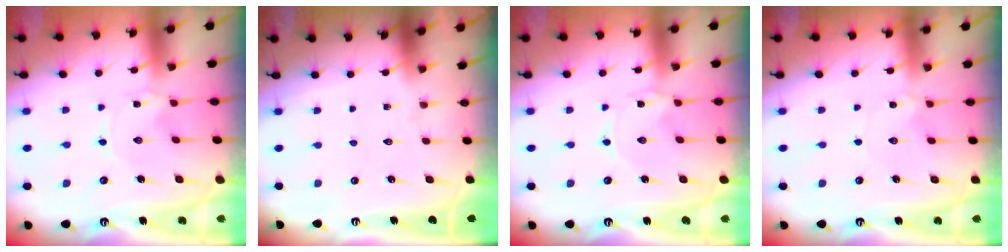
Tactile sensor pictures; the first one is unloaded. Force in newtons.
{"total": 0.0}
{"total": 0.0}
{"total": 1.0, "press": 1.0, "slide": 0.2}